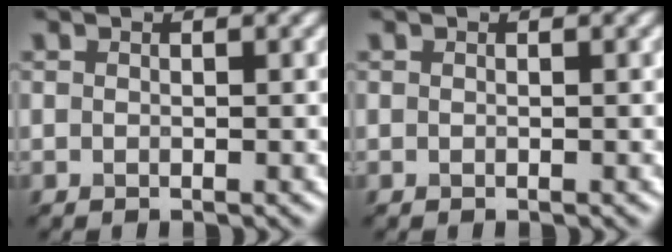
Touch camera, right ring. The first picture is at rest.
{"total": 0.0}